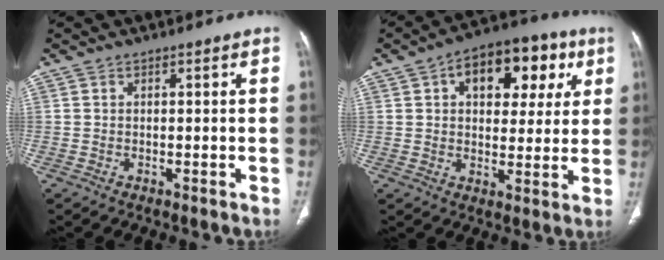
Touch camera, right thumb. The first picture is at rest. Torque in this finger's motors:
{"motor_torque": [1.20, 3.80, 1.09, 0.38, 0.07]}